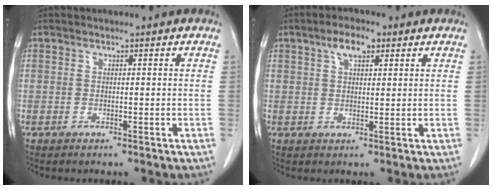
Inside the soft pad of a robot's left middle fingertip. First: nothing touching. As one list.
[{"total": 4.0, "force": [2.2, 1.6, 2.9], "torque": [-0.058, 0.011, 0.040]}]